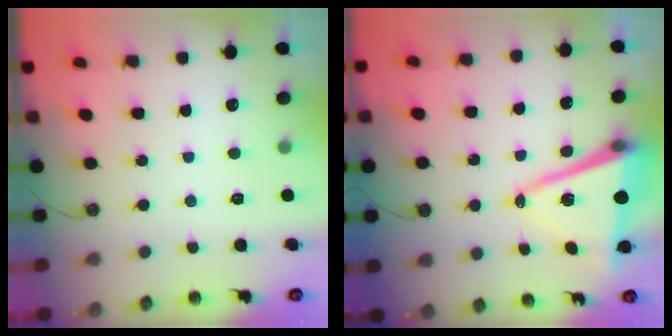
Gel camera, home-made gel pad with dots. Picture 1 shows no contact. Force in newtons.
{"total": 12.1, "press": 11.7, "slide": 2.9}